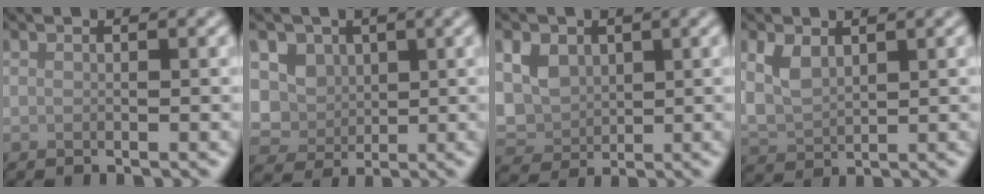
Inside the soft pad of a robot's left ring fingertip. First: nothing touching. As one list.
[{"total": 4.8, "force": [1.1, 4.1, 2.3], "torque": [-0.038, 0.007, 0.004]}, {"total": 4.8, "force": [1.1, 3.9, 2.7], "torque": [-0.058, 0.000, 0.017]}, {"total": 2.7, "force": [1.3, 1.7, 1.7], "torque": [-0.040, -0.002, 0.030]}]